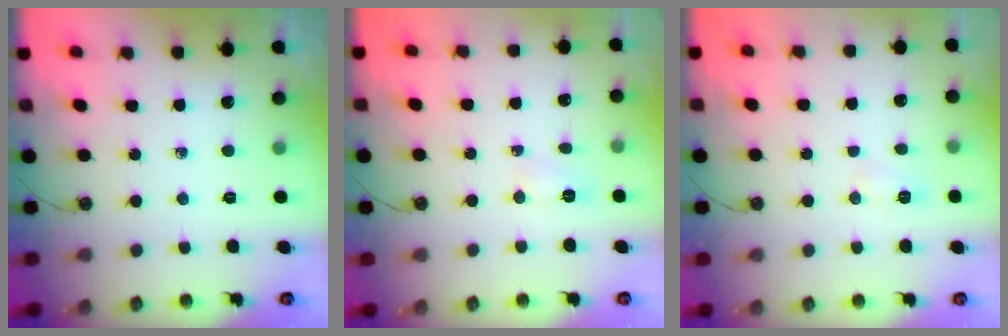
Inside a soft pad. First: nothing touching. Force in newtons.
{"total": 3.5, "press": 3.2, "slide": 1.2}
{"total": 6.6, "press": 5.7, "slide": 3.4}